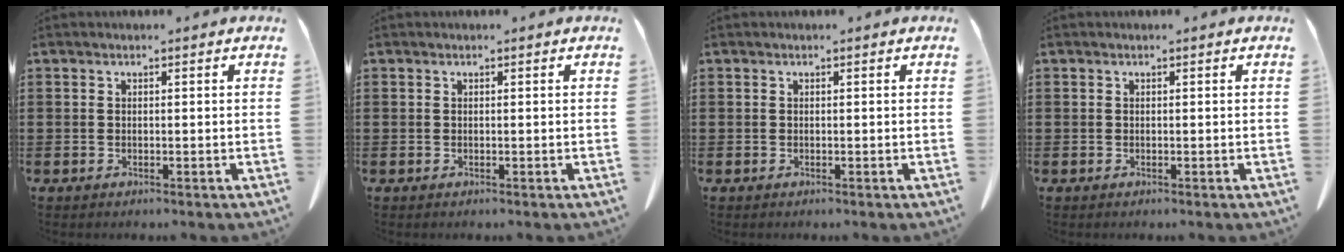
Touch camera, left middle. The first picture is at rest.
{"total": 0.0}
{"total": 0.0}
{"total": 0.0}